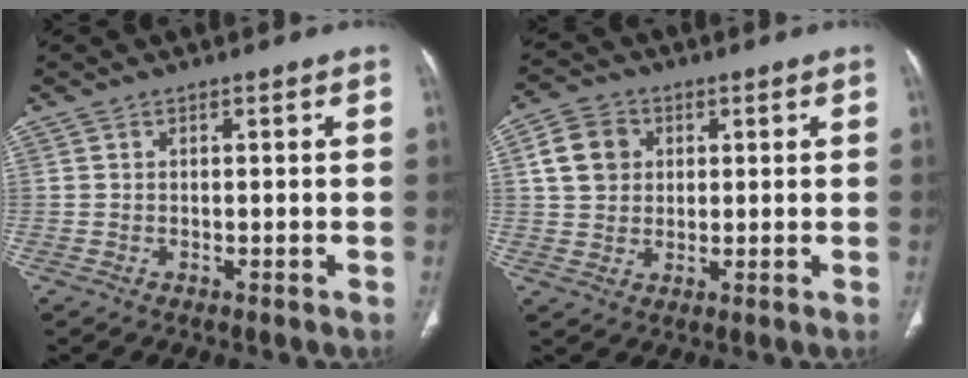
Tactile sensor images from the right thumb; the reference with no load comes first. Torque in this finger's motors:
{"motor_torque": [-0.26, 0.36, 0.52, -0.53, 0.13]}